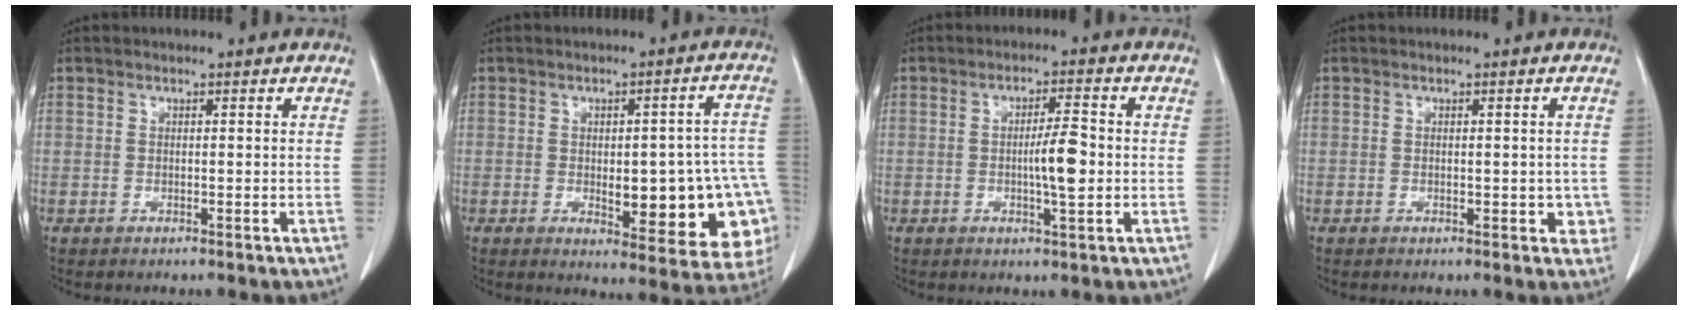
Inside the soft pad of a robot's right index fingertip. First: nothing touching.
{"total": 16.9, "force": [-3.5, 5.8, 15.5], "torque": [-0.114, 0.027, -0.021]}
{"total": 5.4, "force": [-0.4, 0.5, 5.3], "torque": [-0.091, 0.001, -0.006]}
{"total": 3.0, "force": [-0.5, 1.9, 2.3], "torque": [-0.010, 0.005, -0.002]}